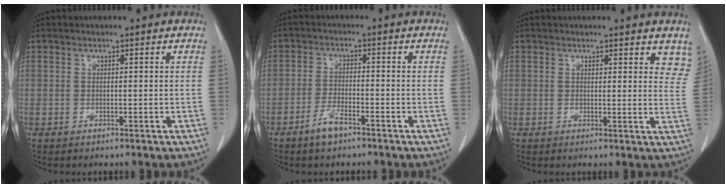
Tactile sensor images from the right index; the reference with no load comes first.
{"total": 3.7, "force": [-2.7, 0.9, 2.4], "torque": [-0.051, 0.000, -0.050]}
{"total": 6.7, "force": [5.7, 2.2, 2.7], "torque": [-0.007, -0.019, 0.049]}